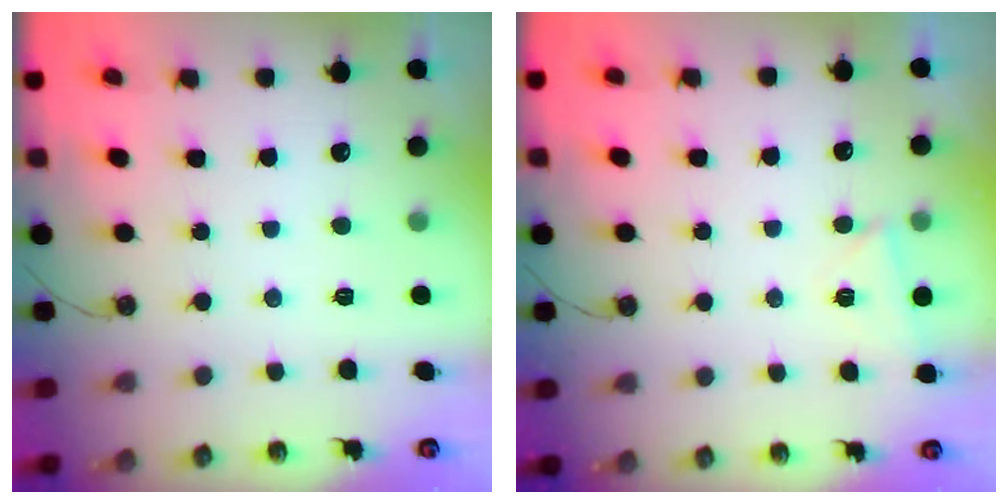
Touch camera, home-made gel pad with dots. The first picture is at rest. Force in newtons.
{"total": 2.7, "press": 2.7, "slide": 0.3}